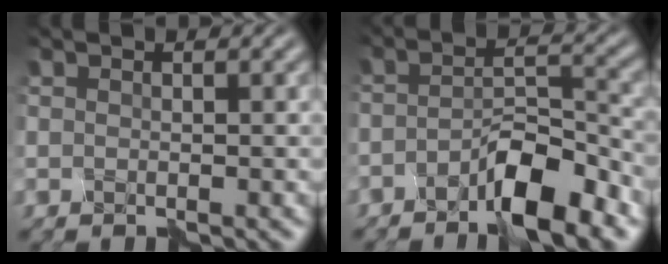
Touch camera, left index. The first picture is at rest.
{"total": 5.3, "force": [-3.8, 0.9, 3.6], "torque": [-0.061, 0.005, -0.068]}